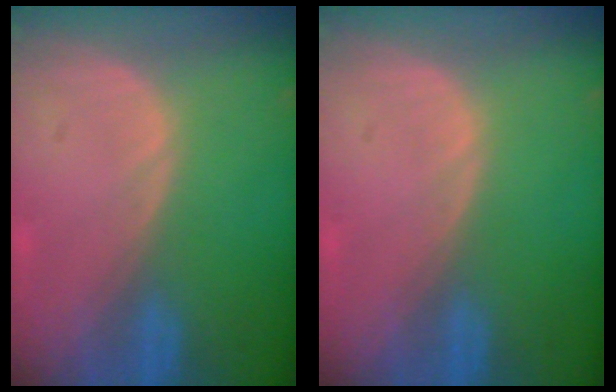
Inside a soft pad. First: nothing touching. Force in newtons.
{"total": 0.0}